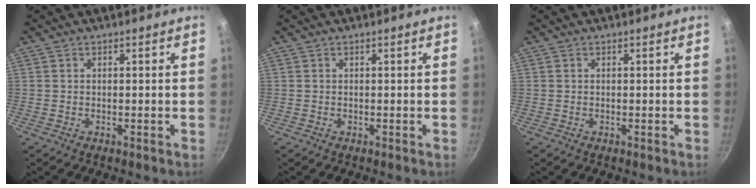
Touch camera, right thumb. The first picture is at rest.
{"total": 0.0}
{"total": 0.0}